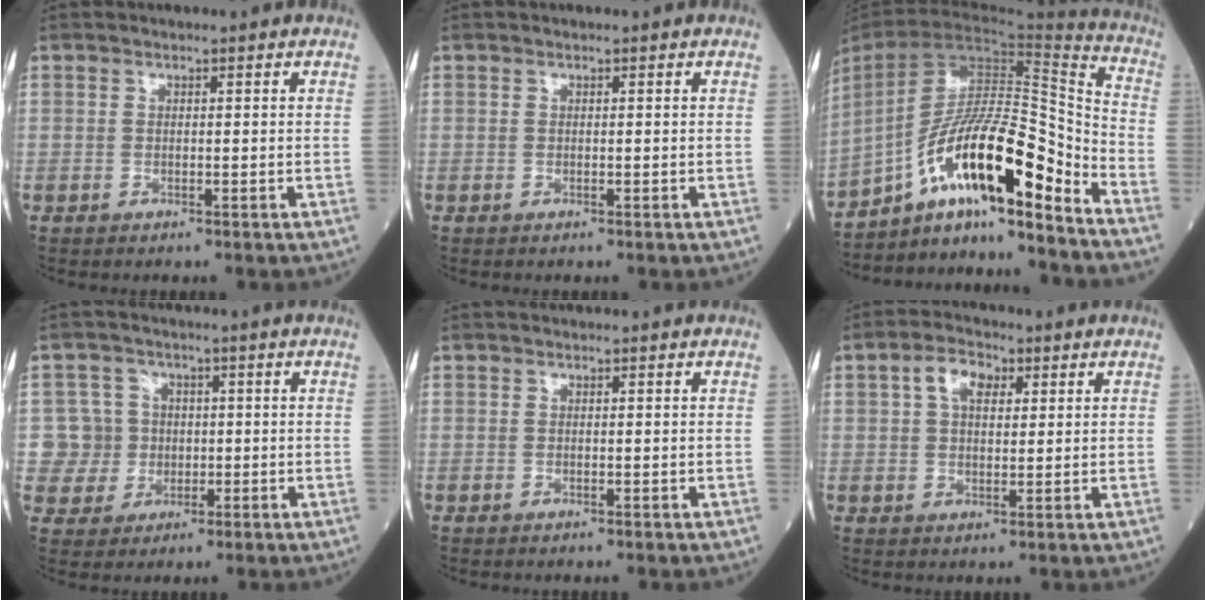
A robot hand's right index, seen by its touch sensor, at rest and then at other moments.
{"total": 0.0}
{"total": 18.8, "force": [-12.1, 2.5, 14.2], "torque": [-0.256, 0.021, -0.212]}
{"total": 6.1, "force": [0.1, 6.1, 0.3], "torque": [0.001, 0.013, 0.006]}
{"total": 0.0}
{"total": 5.2, "force": [2.0, 3.0, 3.7], "torque": [-0.071, 0.017, 0.036]}